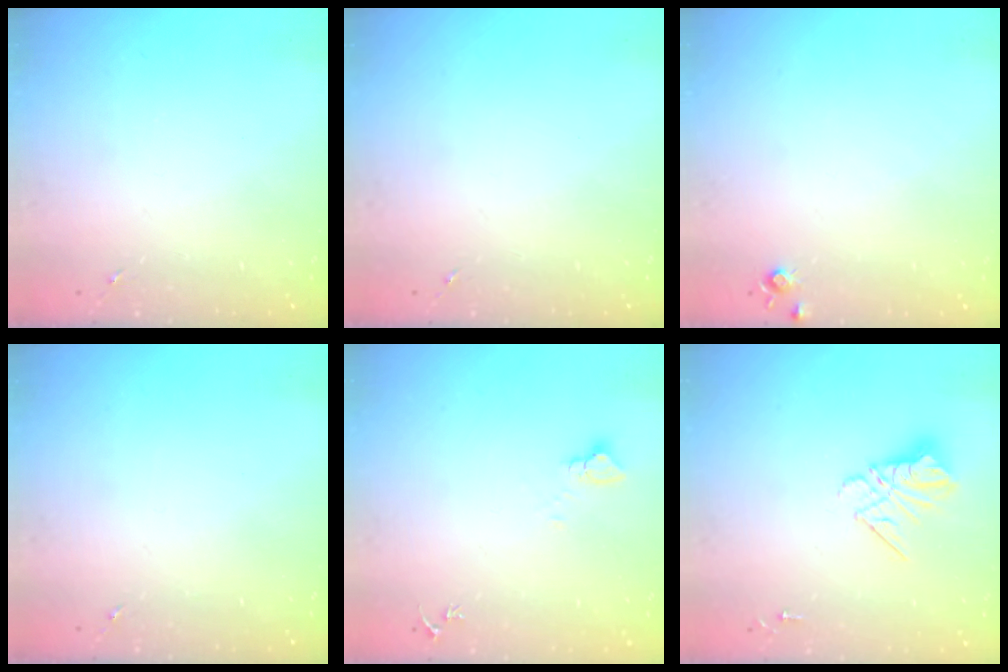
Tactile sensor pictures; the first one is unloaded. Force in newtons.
{"total": 0.0}
{"total": 5.1, "press": 5.1, "slide": 0.7}
{"total": 0.0}
{"total": 2.7, "press": 2.7, "slide": 0.2}
{"total": 10.7, "press": 10.7, "slide": 1.0}